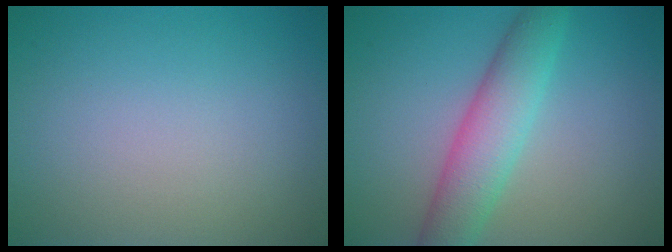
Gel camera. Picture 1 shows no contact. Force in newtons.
{"total": 5.1, "press": 5.1, "slide": 0.2}